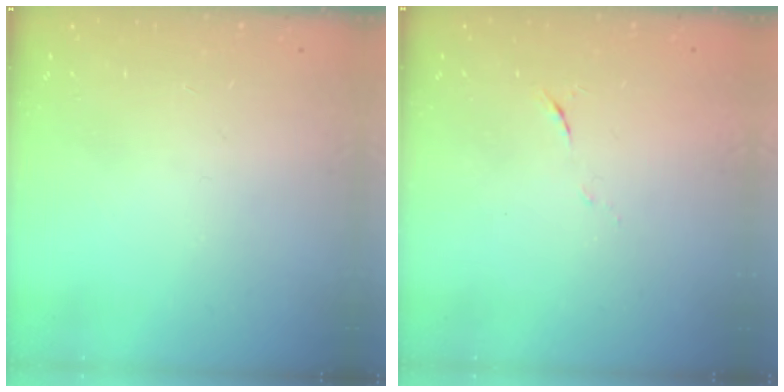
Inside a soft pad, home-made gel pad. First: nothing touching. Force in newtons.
{"total": 5.2, "press": 5.1, "slide": 1.2}